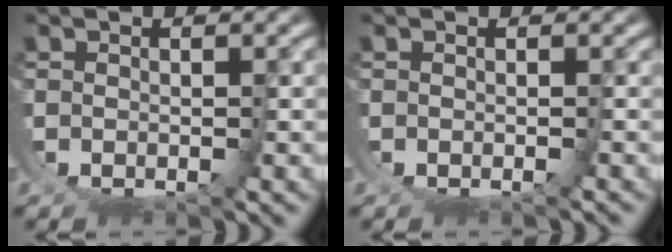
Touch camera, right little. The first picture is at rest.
{"total": 0.6, "force": [0.0, -0.5, -0.3], "torque": [0.004, 0.004, -0.003]}